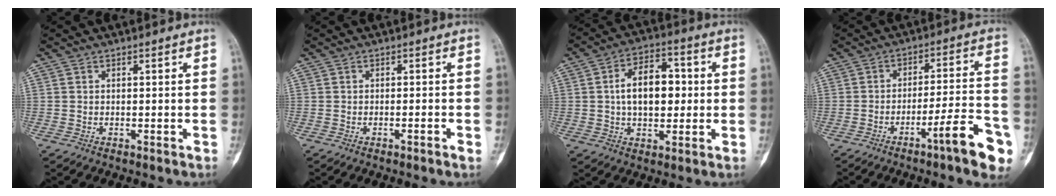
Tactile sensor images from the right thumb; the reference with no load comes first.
{"total": 1.2, "force": [-0.7, 0.1, 1.0], "torque": [-0.020, 0.003, -0.007]}
{"total": 11.6, "force": [0.7, 7.0, 9.3], "torque": [-0.125, 0.016, 0.009]}
{"total": 11.6, "force": [-6.2, 1.7, 9.7], "torque": [-0.130, 0.037, -0.091]}